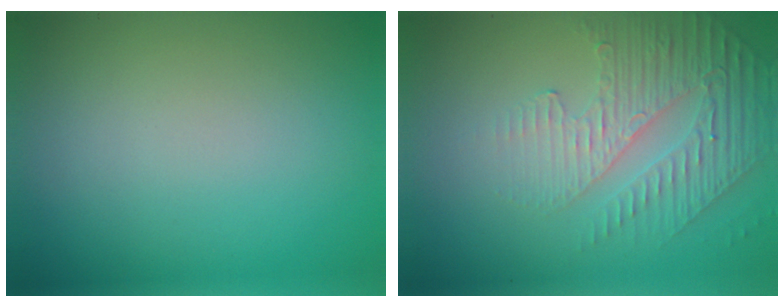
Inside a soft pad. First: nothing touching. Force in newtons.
{"total": 4.8, "press": 3.1, "slide": 3.6}